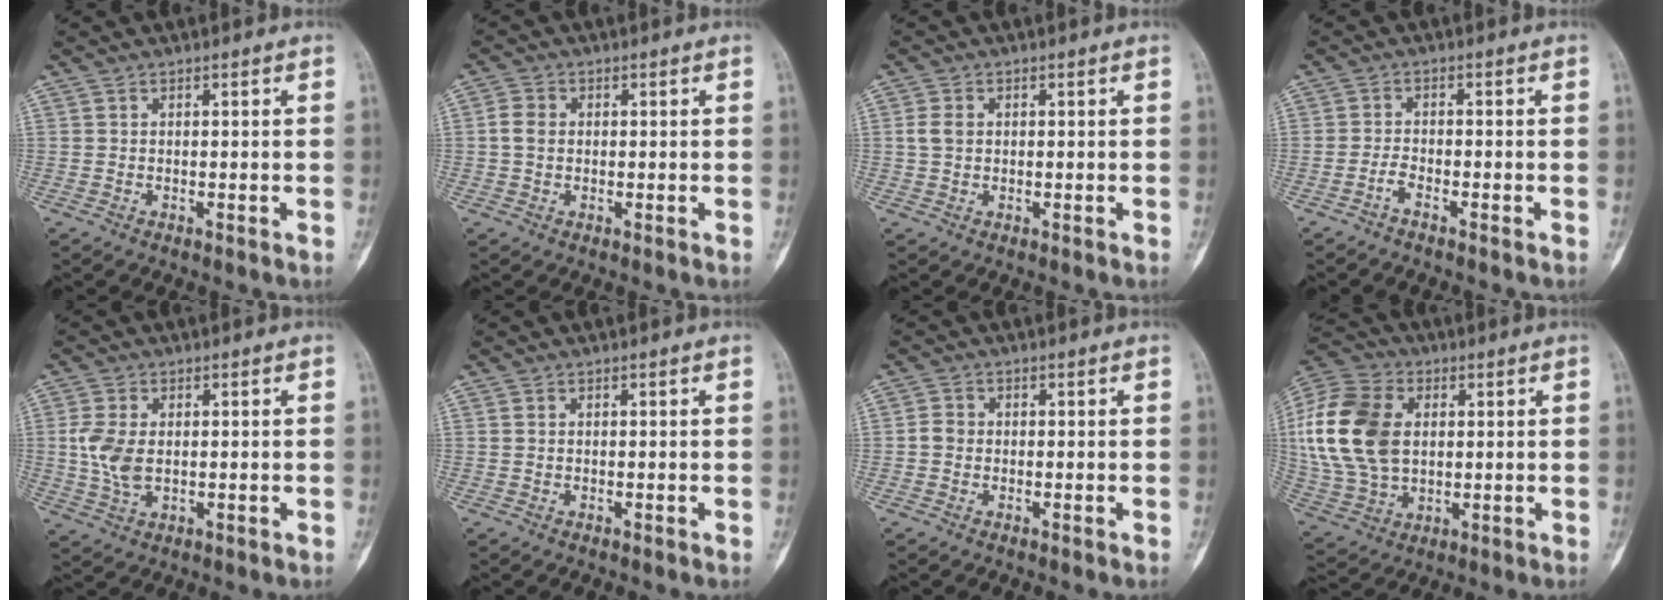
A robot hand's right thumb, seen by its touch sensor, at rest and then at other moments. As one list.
[{"total": 3.1, "force": [0.1, 2.4, 1.9], "torque": [-0.033, 0.006, -0.002]}, {"total": 2.6, "force": [0.4, 2.0, 1.7], "torque": [-0.035, 0.005, 0.007]}, {"total": 1.6, "force": [-1.4, 0.1, 0.8], "torque": [-0.022, 0.008, -0.032]}, {"total": 6.8, "force": [0.3, 4.1, 5.4], "torque": [-0.121, 0.000, 0.009]}, {"total": 0.6, "force": [0.2, 0.4, 0.4], "torque": [-0.009, 0.002, 0.005]}, {"total": 2.1, "force": [-0.3, 1.9, 1.0], "torque": [-0.010, 0.006, -0.009]}, {"total": 20.3, "force": [2.9, 14.1, 14.4], "torque": [-0.298, 0.002, 0.059]}]